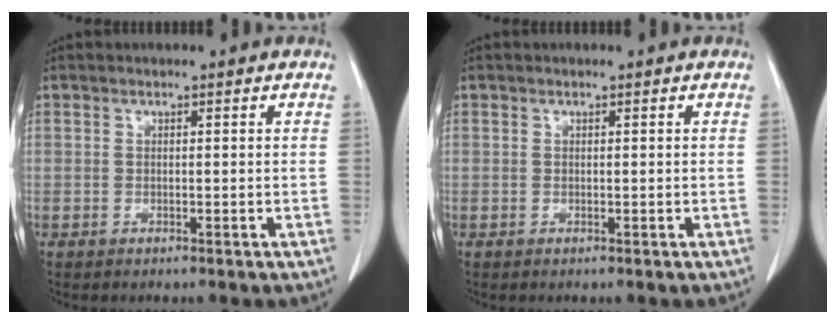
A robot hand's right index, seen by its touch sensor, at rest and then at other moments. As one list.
[{"total": 0.0}]